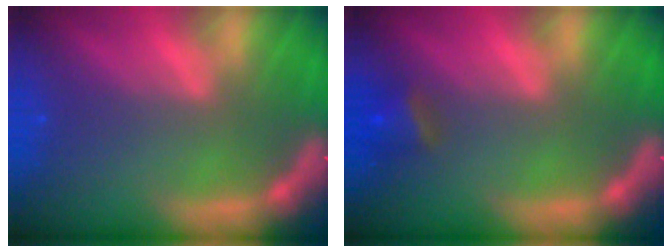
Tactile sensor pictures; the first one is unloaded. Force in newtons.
{"total": 2.4}